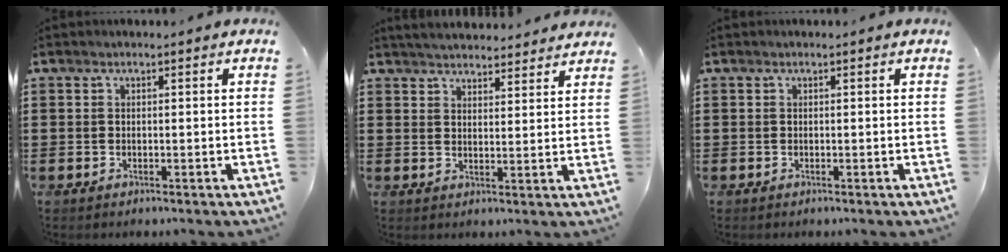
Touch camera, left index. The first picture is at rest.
{"total": 3.7, "force": [3.7, 0.0, 0.2], "torque": [-0.015, -0.014, 0.068]}
{"total": 0.0}